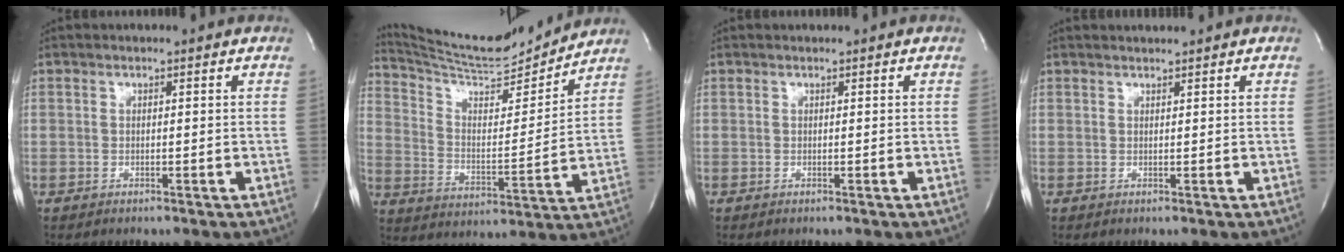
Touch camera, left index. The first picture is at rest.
{"total": 15.7, "force": [15.1, 1.0, 4.3], "torque": [-0.085, -0.010, 0.248]}
{"total": 0.0}
{"total": 1.4, "force": [1.4, -0.1, 0.3], "torque": [-0.004, 0.009, 0.026]}